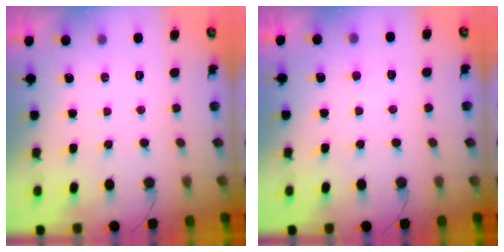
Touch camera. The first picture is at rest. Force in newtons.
{"total": 3.5, "press": 3.5, "slide": 0.4}